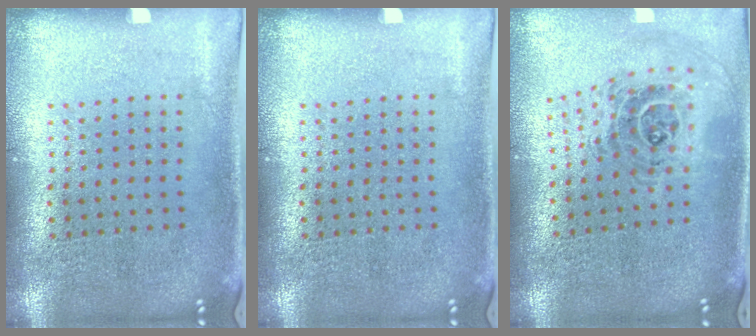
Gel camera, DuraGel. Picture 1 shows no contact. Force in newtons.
{"total": 0.0}
{"total": 1.2, "press": 1.1, "slide": 0.5}